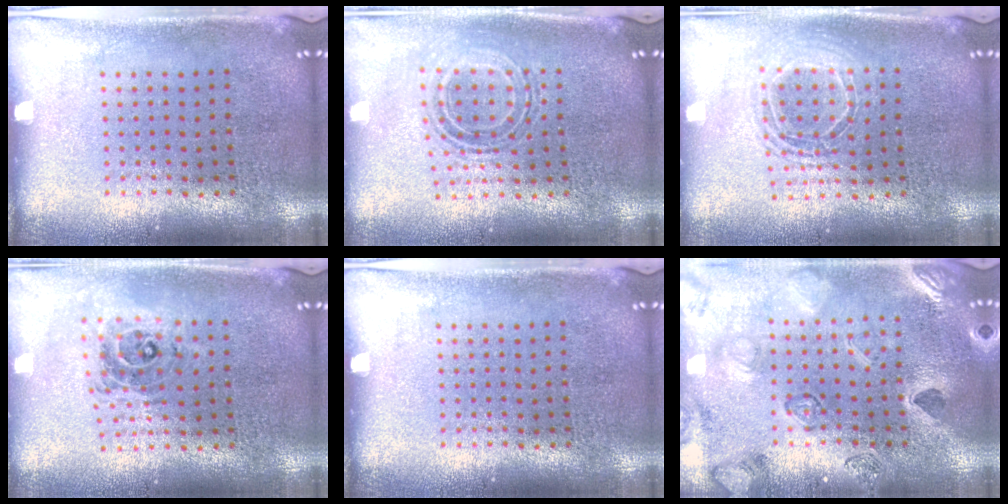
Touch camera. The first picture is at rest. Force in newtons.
{"total": 0.7, "press": 0.7, "slide": 0.1}
{"total": 1.8, "press": 1.5, "slide": 0.9}
{"total": 0.7, "press": 0.7, "slide": 0.2}
{"total": 0.0}
{"total": 2.5, "press": 2.4, "slide": 0.5}